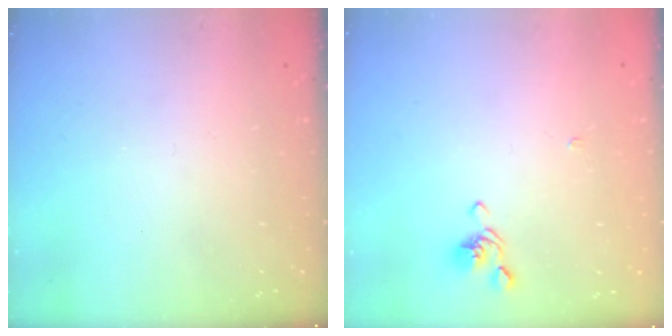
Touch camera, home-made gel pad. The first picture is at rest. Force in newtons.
{"total": 0.8, "press": 0.5, "slide": 0.6}